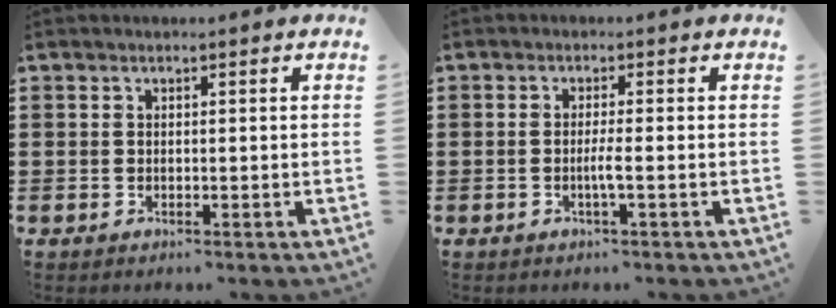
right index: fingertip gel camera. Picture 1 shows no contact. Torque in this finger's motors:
{"motor_torque": [0.09, 0.06, 0.05, 0.03]}